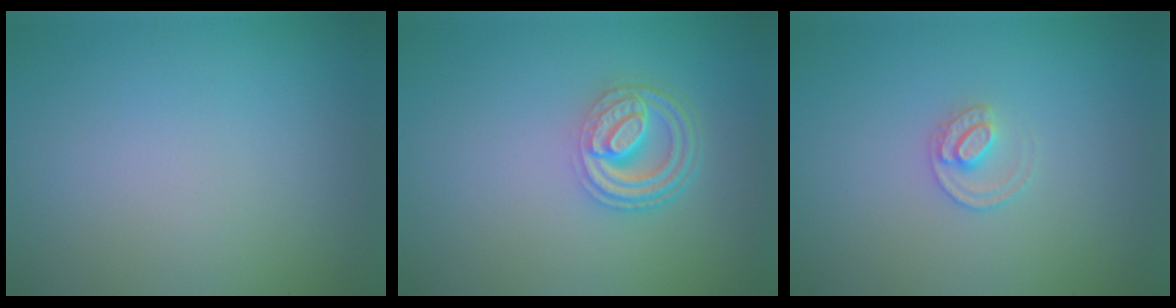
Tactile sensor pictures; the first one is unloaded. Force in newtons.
{"total": 4.5, "press": 3.4, "slide": 2.9}
{"total": 1.7, "press": 1.7, "slide": 0.1}